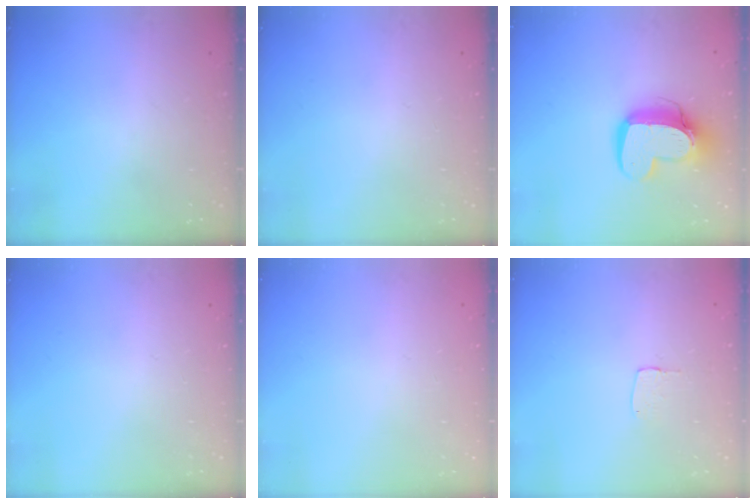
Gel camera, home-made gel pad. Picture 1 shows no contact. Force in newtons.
{"total": 0.0}
{"total": 14.7, "press": 14.6, "slide": 1.4}
{"total": 0.0}
{"total": 0.0}
{"total": 3.5, "press": 3.5, "slide": 0.1}